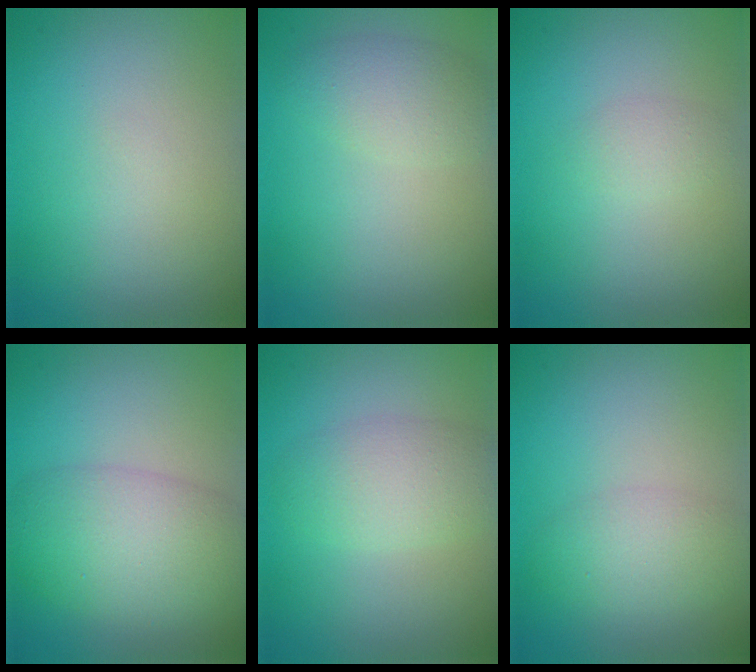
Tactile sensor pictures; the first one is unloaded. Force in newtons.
{"total": 2.9, "press": 2.9, "slide": 0.1}
{"total": 1.2, "press": 1.2, "slide": 0.0}
{"total": 6.5, "press": 6.5, "slide": 0.2}
{"total": 3.4, "press": 3.4, "slide": 0.1}
{"total": 2.8, "press": 2.8, "slide": 0.2}